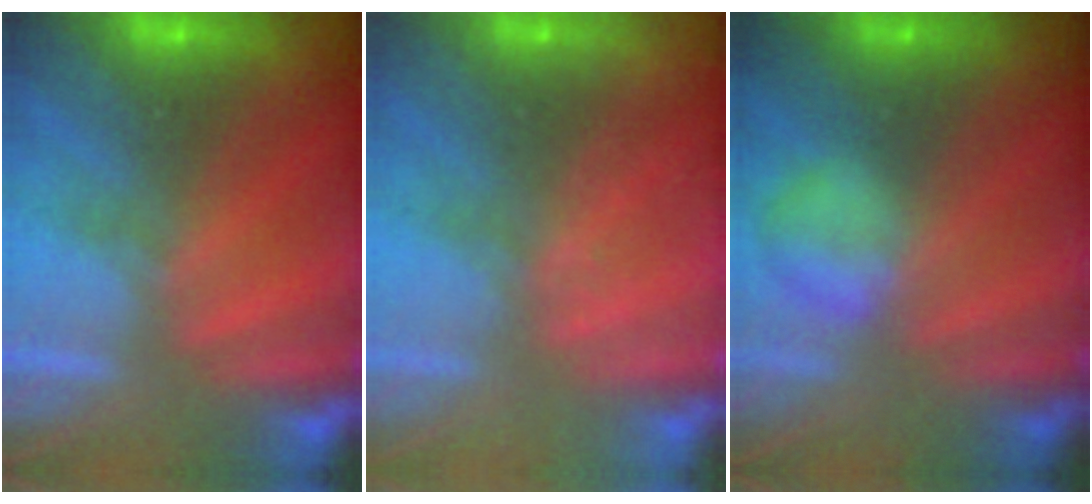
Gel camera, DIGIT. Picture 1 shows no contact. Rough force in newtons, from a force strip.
{"total": 2.4}
{"total": 2.2}